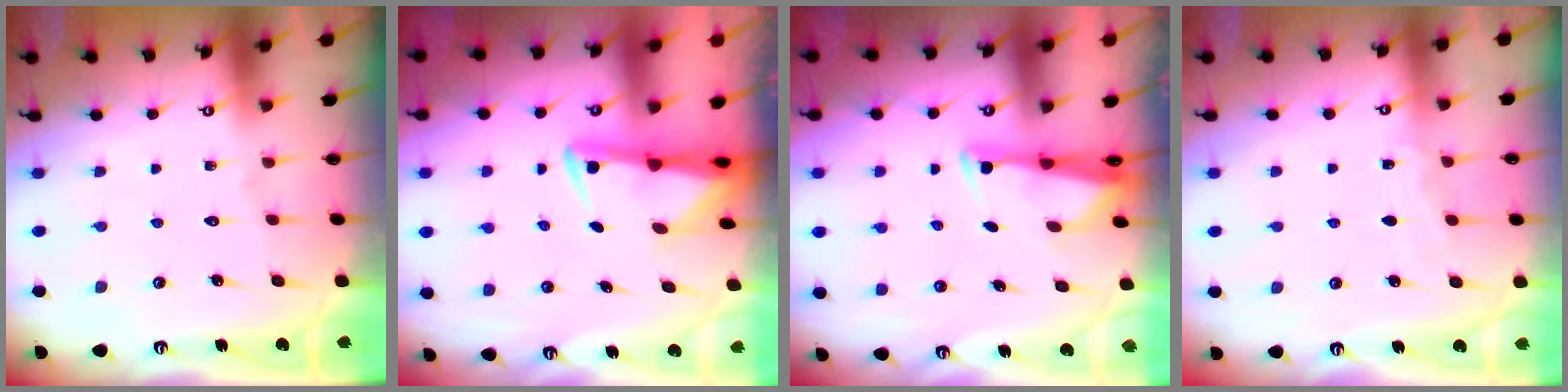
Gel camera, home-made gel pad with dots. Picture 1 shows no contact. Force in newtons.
{"total": 3.1, "press": 3.0, "slide": 0.5}
{"total": 2.9, "press": 2.8, "slide": 0.7}
{"total": 3.7, "press": 3.6, "slide": 0.5}